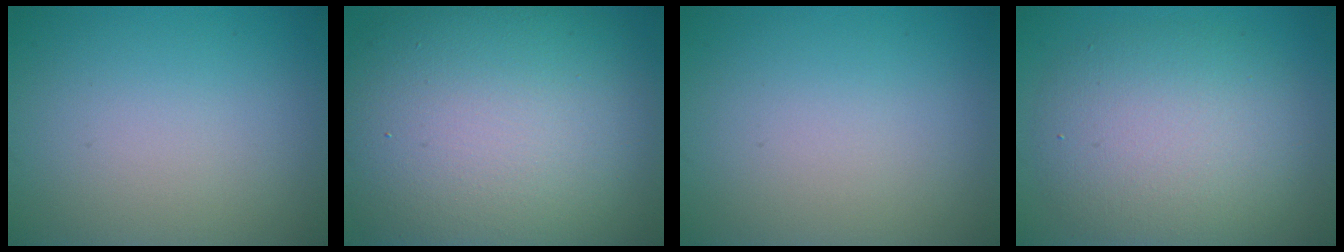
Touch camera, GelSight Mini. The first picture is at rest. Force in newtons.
{"total": 17.4, "press": 17.4, "slide": 0.9}
{"total": 0.0}
{"total": 7.1, "press": 7.1, "slide": 0.3}